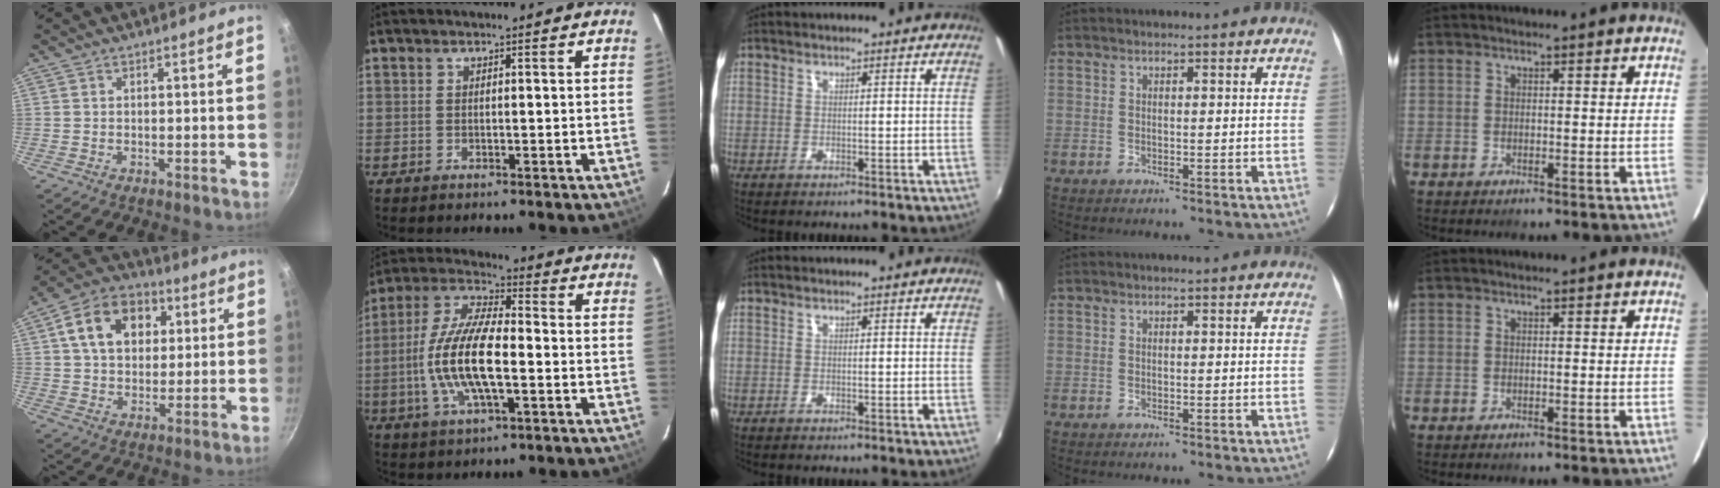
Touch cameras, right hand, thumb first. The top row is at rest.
{"thumb": {"total": 14.3, "force": [4.2, 10.4, 8.9], "torque": [-0.126, 0.013, 0.057]}, "index": {"total": 14.5, "force": [-2.9, 4.7, 13.4], "torque": [-0.275, -0.001, -0.059]}}